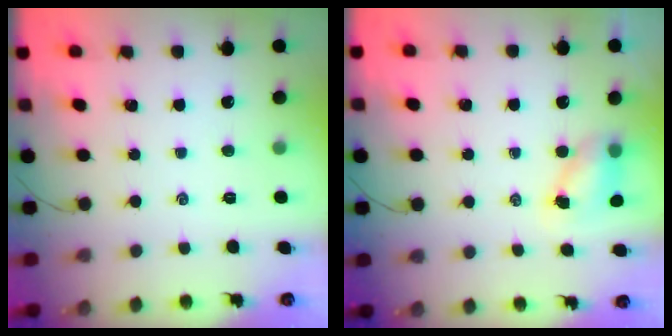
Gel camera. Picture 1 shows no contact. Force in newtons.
{"total": 5.6, "press": 5.5, "slide": 0.6}